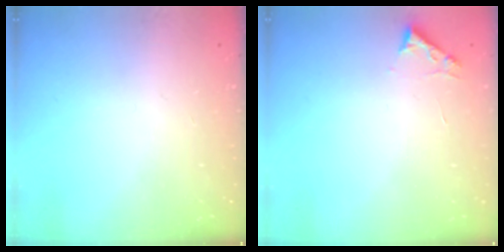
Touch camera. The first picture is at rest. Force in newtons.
{"total": 2.7, "press": 2.7, "slide": 0.3}